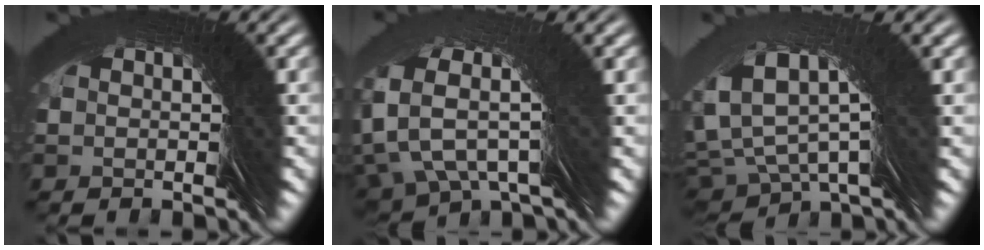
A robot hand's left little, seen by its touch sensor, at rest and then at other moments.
{"total": 3.9, "force": [3.9, -0.2, 0.2], "torque": [-0.028, 0.033, 0.048]}
{"total": 1.7, "force": [1.4, 0.0, 0.8], "torque": [-0.042, 0.012, 0.026]}